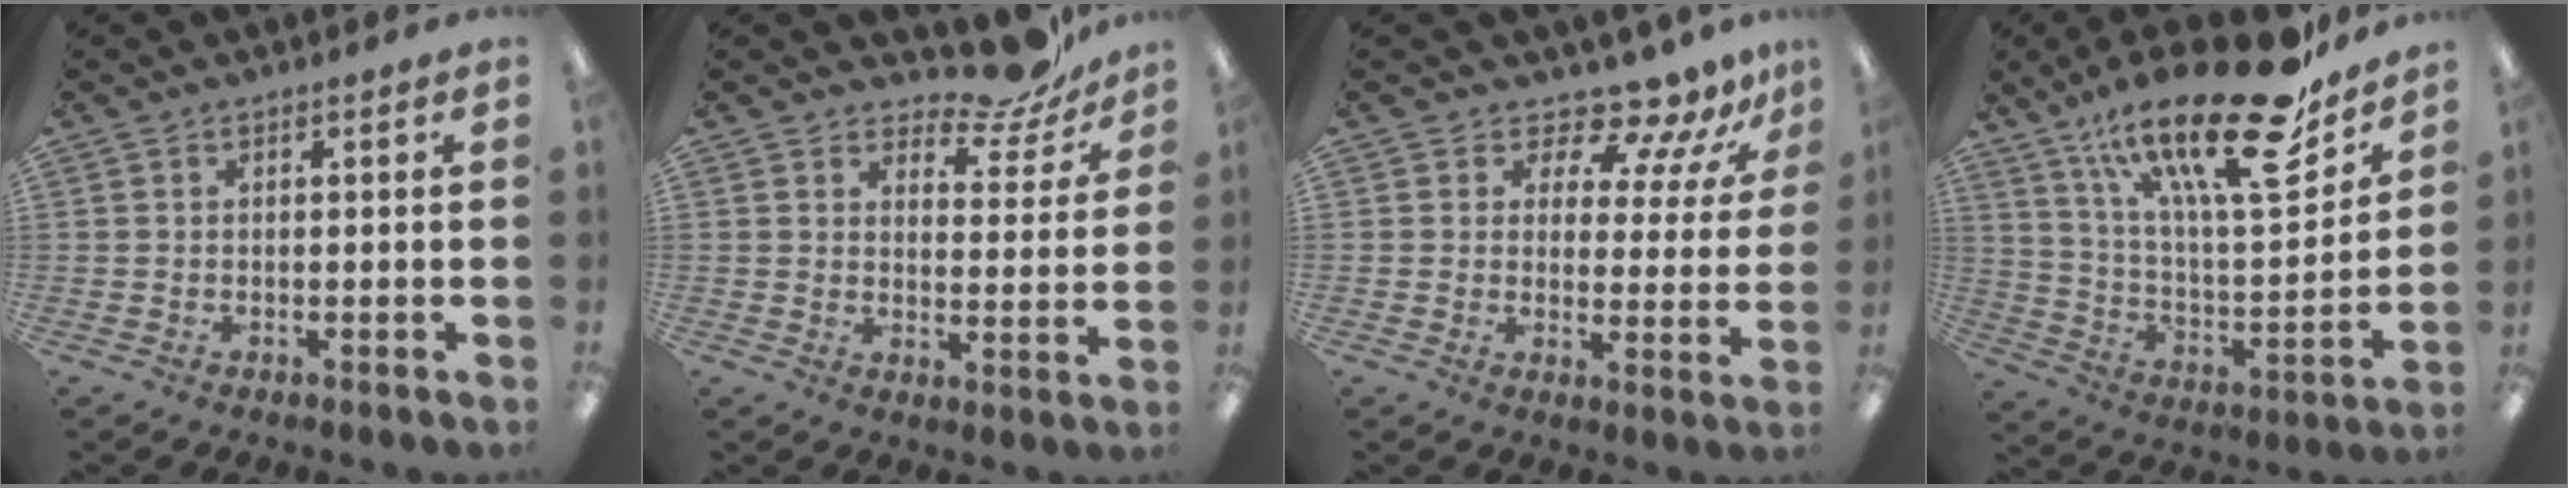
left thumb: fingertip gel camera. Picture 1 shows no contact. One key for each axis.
{"total": 9.9, "fx": 9.0, "fy": 2.9, "fz": 3.1, "tx": -0.033, "ty": -0.080, "tz": 0.158}
{"total": 9.7, "fx": 8.8, "fy": 2.8, "fz": 3.3, "tx": -0.055, "ty": -0.072, "tz": 0.158}
{"total": 27.5, "fx": 18.1, "fy": 7.8, "fz": 19.1, "tx": -0.311, "ty": -0.107, "tz": 0.300}